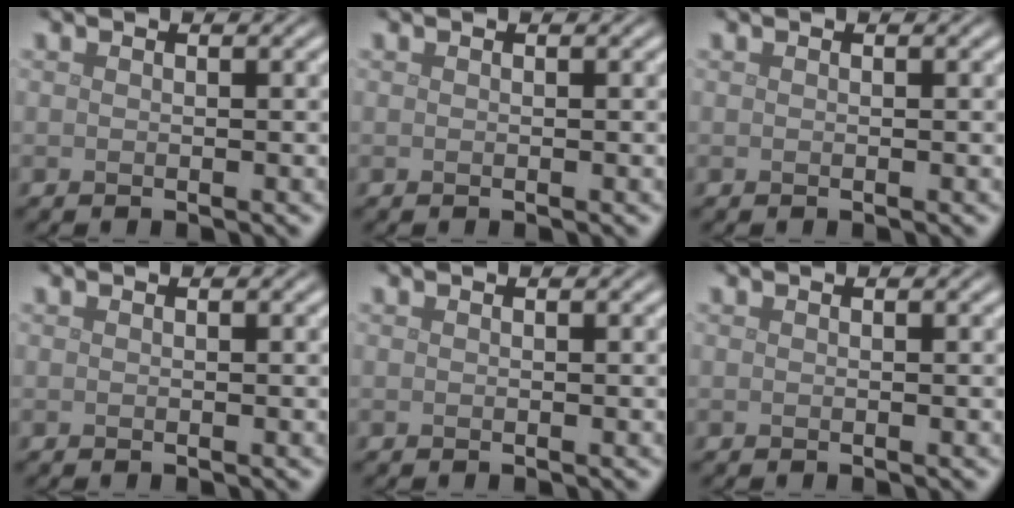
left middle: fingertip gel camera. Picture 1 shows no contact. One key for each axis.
{"total": 0.0}
{"total": 0.0}
{"total": 0.0}
{"total": 0.0}
{"total": 0.0}